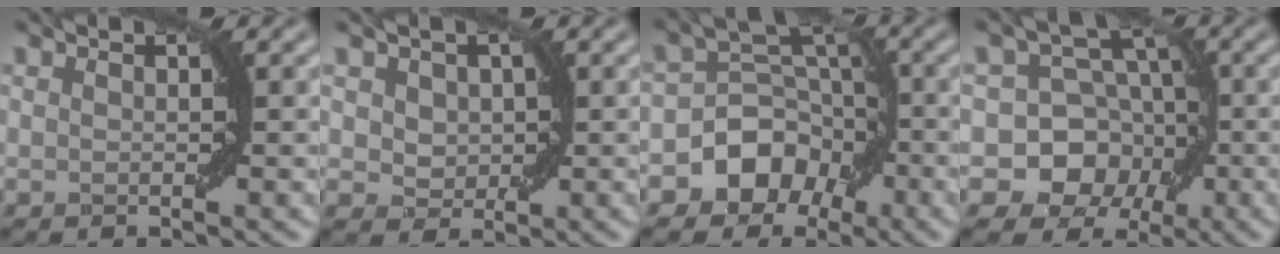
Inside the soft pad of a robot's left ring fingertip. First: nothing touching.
{"total": 3.0, "force": [0.9, 2.4, 1.5], "torque": [-0.033, 0.005, 0.014]}
{"total": 6.4, "force": [-3.1, 5.1, 2.3], "torque": [-0.009, 0.023, -0.077]}
{"total": 8.9, "force": [-2.6, 8.1, 2.7], "torque": [-0.025, 0.022, -0.068]}